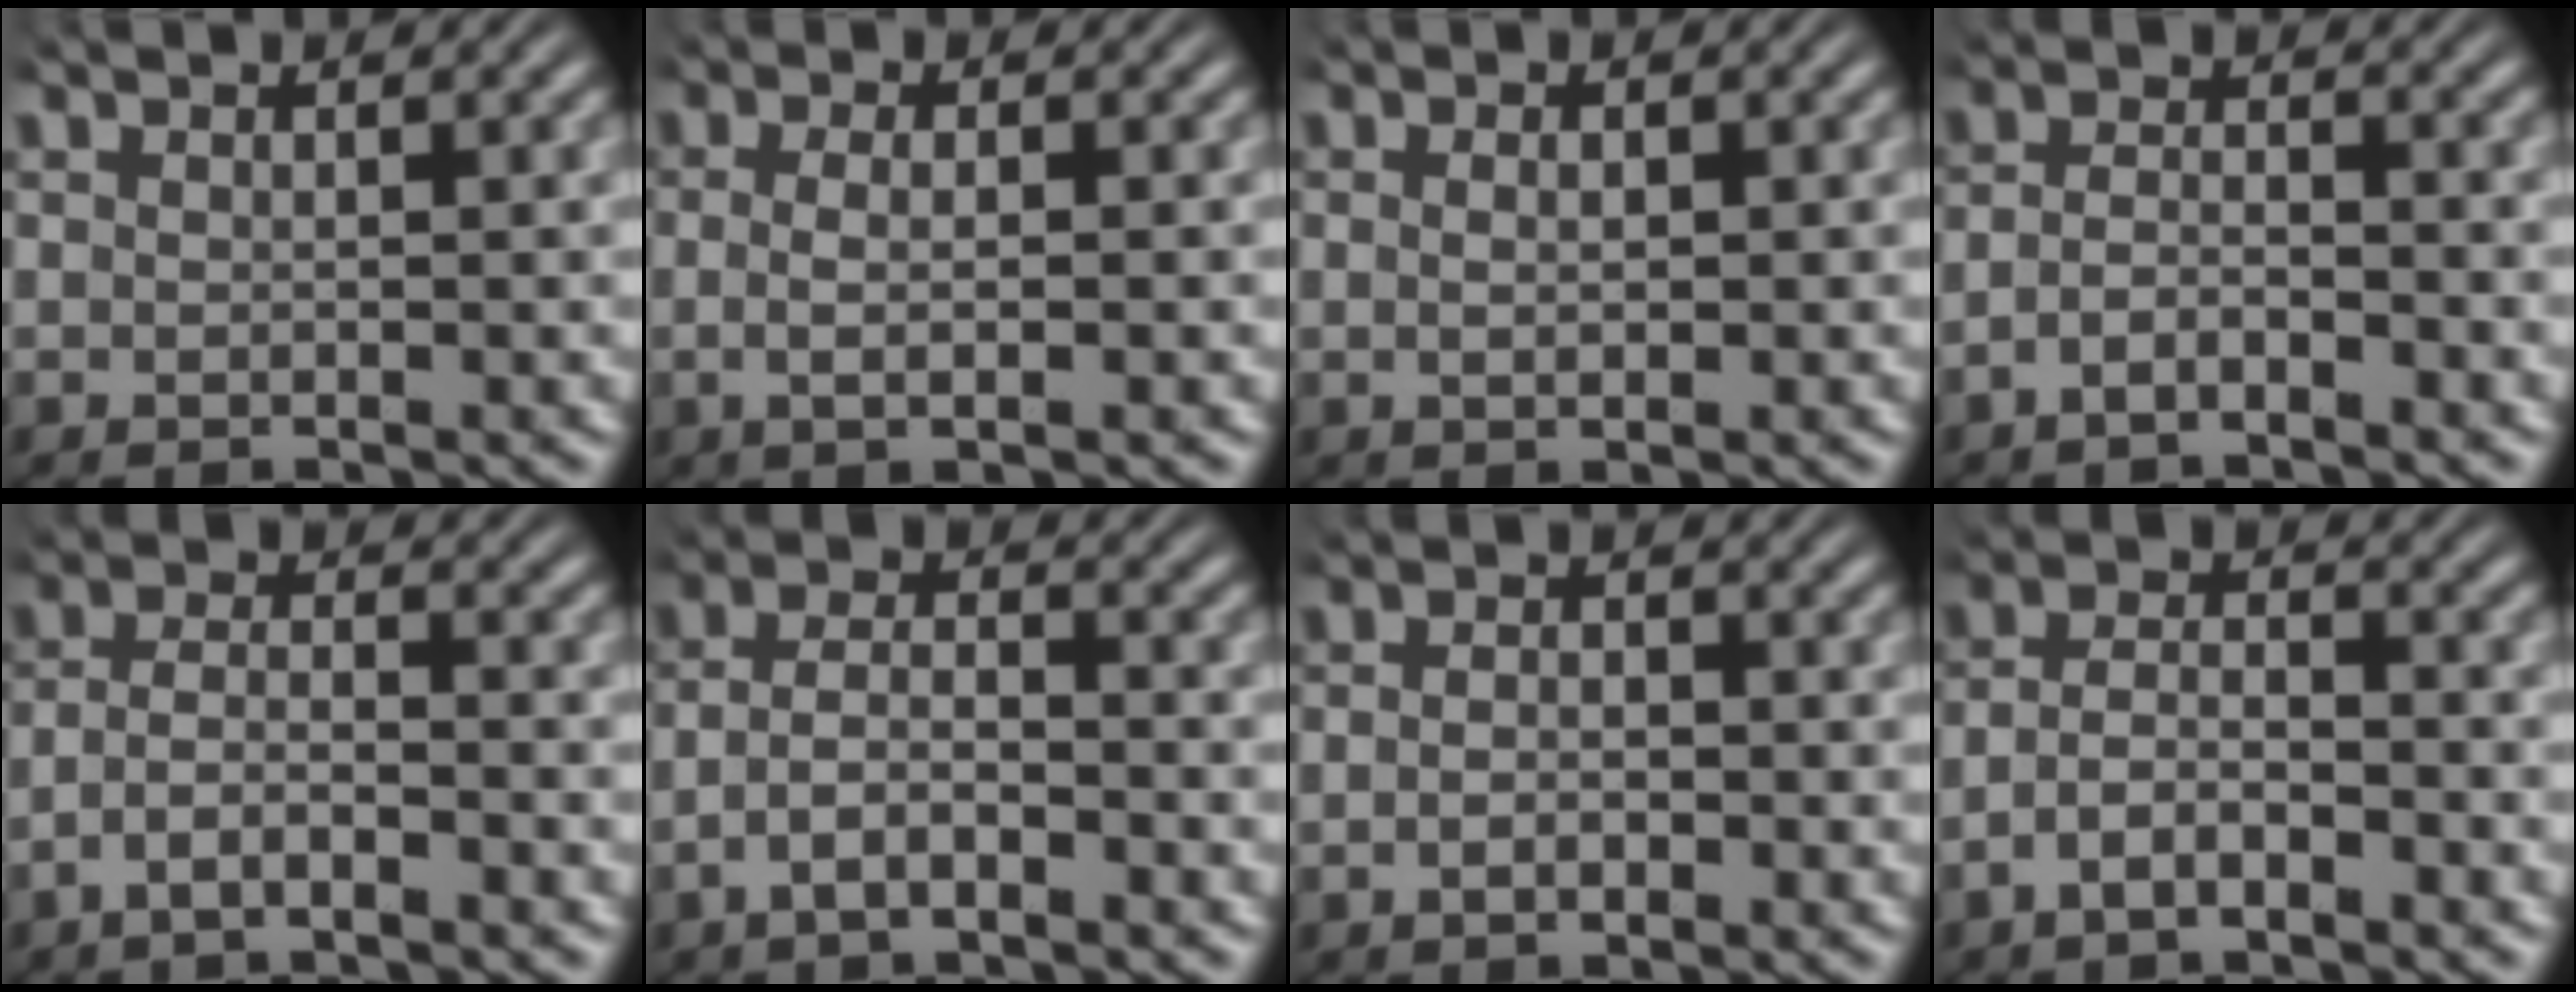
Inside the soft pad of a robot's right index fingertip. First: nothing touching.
{"total": 2.7, "force": [-0.4, 0.5, 2.6], "torque": [-0.053, -0.007, -0.004]}
{"total": 1.0, "force": [0.0, 0.2, 1.0], "torque": [-0.015, -0.005, 0.003]}
{"total": 3.0, "force": [-2.3, 1.3, 1.5], "torque": [-0.031, -0.010, -0.040]}
{"total": 3.5, "force": [-2.2, 1.7, 2.2], "torque": [-0.045, -0.012, -0.040]}
{"total": 3.9, "force": [-1.7, 2.2, 2.7], "torque": [-0.054, -0.011, -0.031]}
{"total": 1.7, "force": [-1.1, 0.6, 1.3], "torque": [-0.021, -0.006, -0.017]}
{"total": 3.8, "force": [-2.1, 2.2, 2.3], "torque": [-0.047, -0.012, -0.039]}